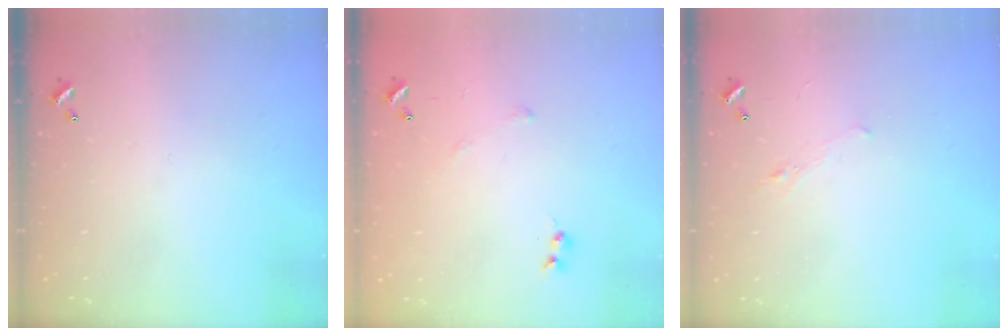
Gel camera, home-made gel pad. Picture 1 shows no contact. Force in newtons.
{"total": 5.0, "press": 4.9, "slide": 0.9}
{"total": 0.7, "press": 0.2, "slide": 0.6}